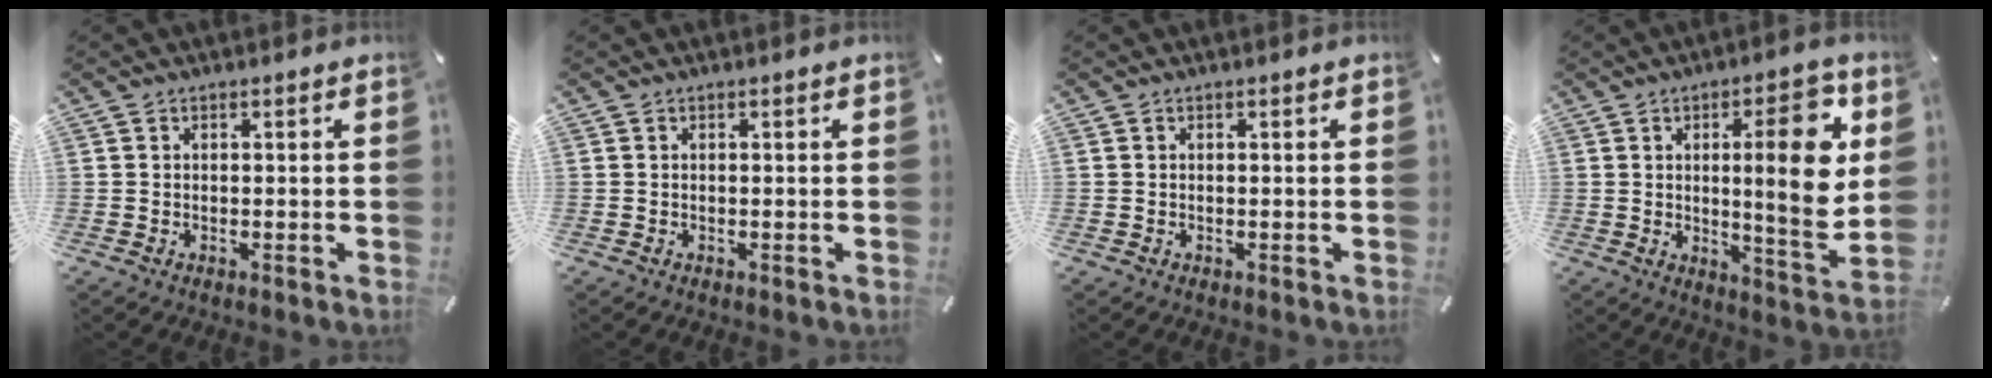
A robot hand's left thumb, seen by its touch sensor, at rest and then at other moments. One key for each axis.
{"total": 0.0}
{"total": 0.0}
{"total": 15.9, "fx": 3.5, "fy": 3.9, "fz": 15.0, "tx": -0.197, "ty": -0.018, "tz": 0.043}